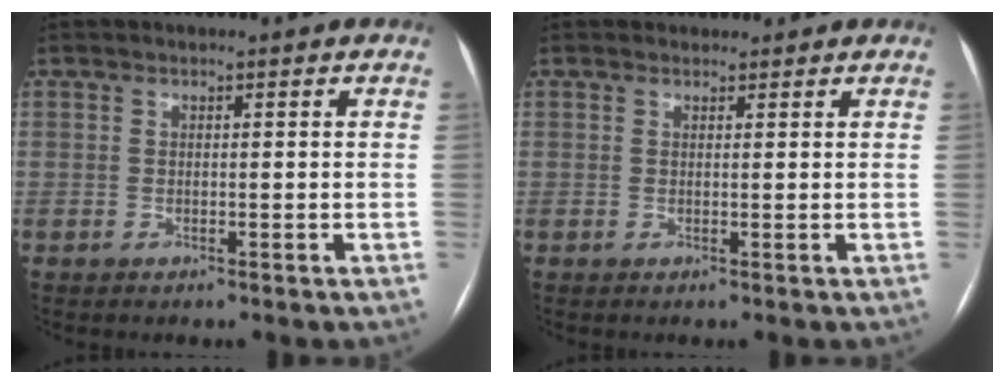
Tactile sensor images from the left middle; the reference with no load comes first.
{"total": 1.2, "force": [1.0, 0.5, -0.1], "torque": [-0.001, 0.008, 0.014]}